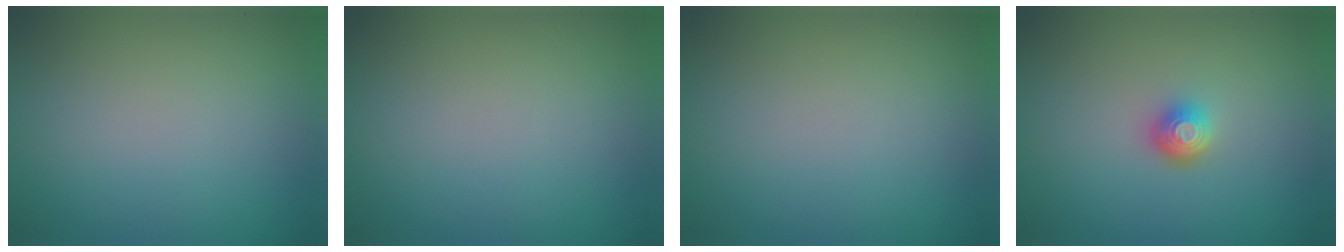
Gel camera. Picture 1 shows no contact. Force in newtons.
{"total": 0.0}
{"total": 0.0}
{"total": 1.9, "press": 1.4, "slide": 1.2}